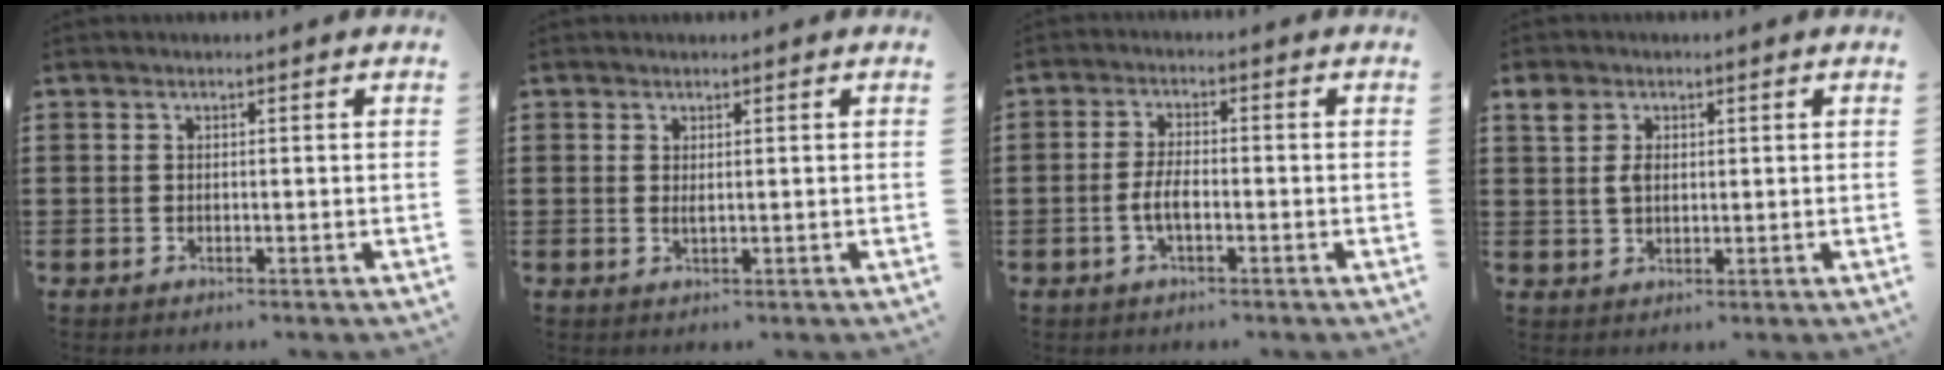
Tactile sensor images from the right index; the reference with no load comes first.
{"total": 0.9, "force": [0.3, 0.1, 0.8], "torque": [-0.016, 0.000, 0.006]}
{"total": 3.8, "force": [-1.2, 1.2, 3.3], "torque": [-0.080, -0.002, -0.029]}
{"total": 3.4, "force": [1.2, 2.5, 2.1], "torque": [-0.052, 0.011, 0.020]}